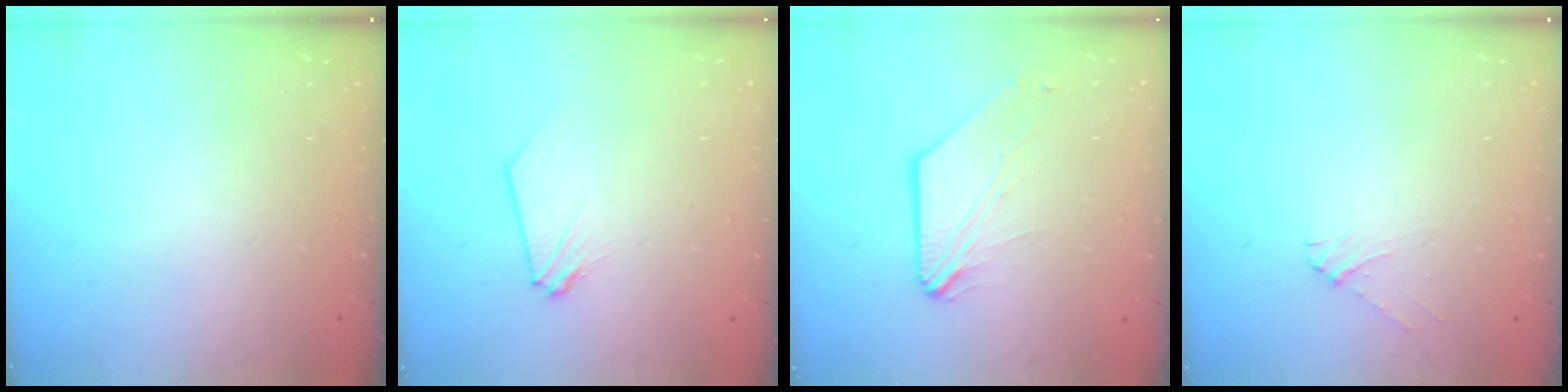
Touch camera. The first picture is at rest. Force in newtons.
{"total": 0.0}
{"total": 1.6, "press": 1.6, "slide": 0.4}
{"total": 3.9, "press": 3.9, "slide": 0.7}